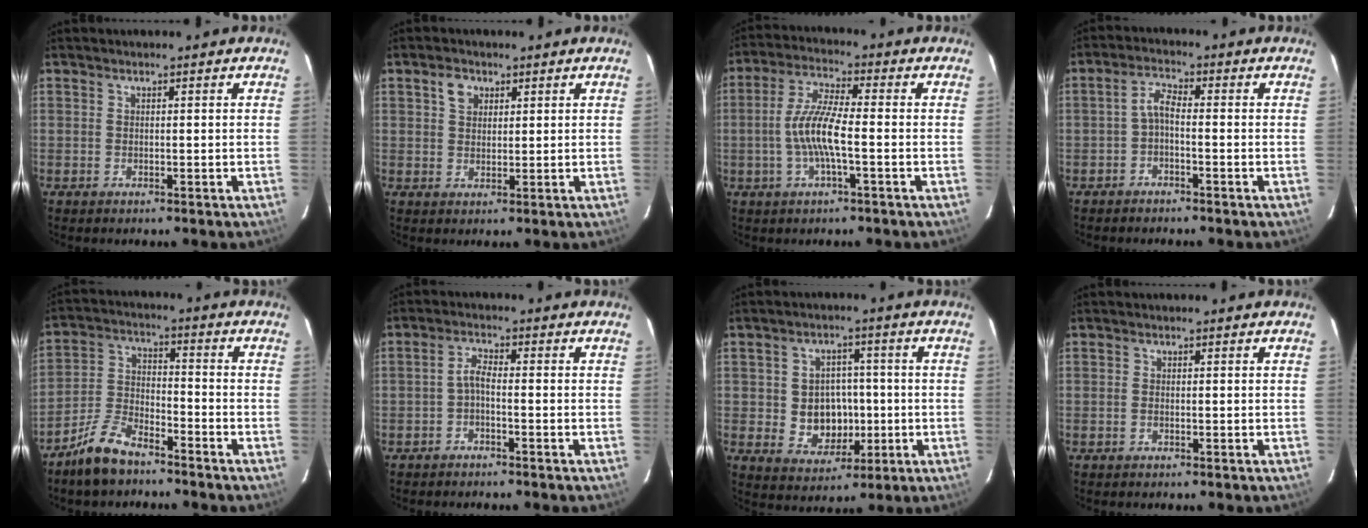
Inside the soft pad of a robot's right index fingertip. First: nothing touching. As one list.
[{"total": 3.3, "force": [1.6, 2.5, 1.6], "torque": [-0.024, 0.012, 0.029]}, {"total": 8.6, "force": [-1.8, 1.3, 8.3], "torque": [-0.174, 0.005, -0.037]}, {"total": 2.8, "force": [-1.3, 0.8, 2.3], "torque": [-0.054, 0.011, -0.028]}, {"total": 9.4, "force": [-7.3, 3.5, 4.7], "torque": [-0.110, 0.011, -0.143]}, {"total": 2.2, "force": [-1.2, 0.4, 1.8], "torque": [-0.044, 0.009, -0.027]}, {"total": 8.3, "force": [-0.9, 7.3, 3.9], "torque": [-0.087, 0.013, 0.001]}, {"total": 0.0}]